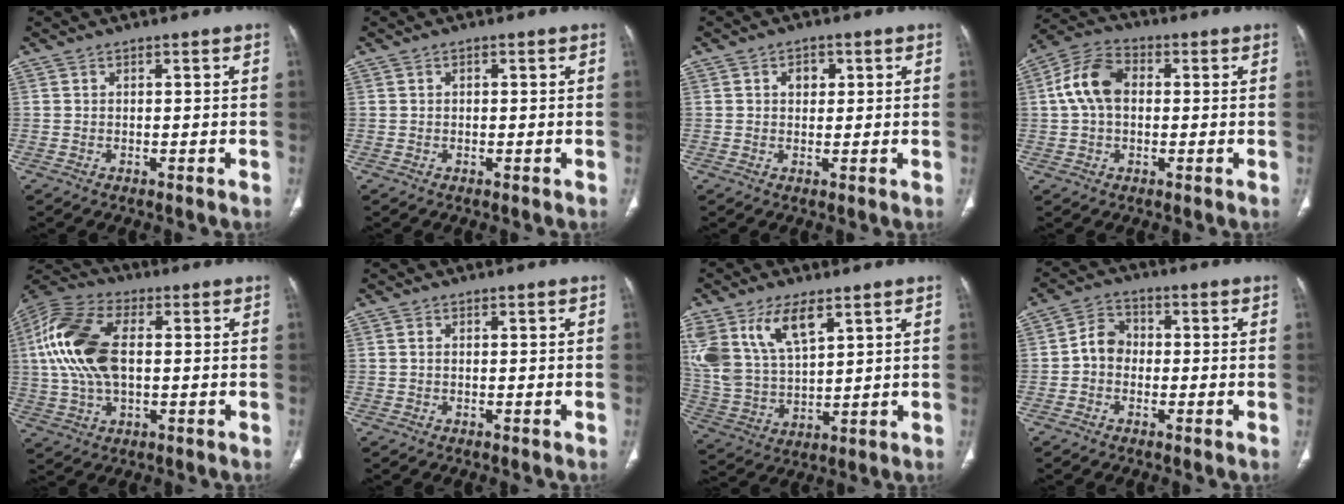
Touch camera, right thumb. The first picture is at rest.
{"total": 0.5, "force": [0.1, 0.4, 0.4], "torque": [-0.004, 0.002, 0.002]}
{"total": 2.9, "force": [0.9, 2.2, 1.7], "torque": [-0.011, 0.000, 0.012]}
{"total": 9.9, "force": [1.0, 6.7, 7.2], "torque": [-0.139, 0.027, 0.012]}
{"total": 17.0, "force": [1.7, 9.3, 14.1], "torque": [-0.305, 0.016, 0.029]}
{"total": 0.5, "force": [0.1, 0.3, 0.4], "torque": [-0.011, 0.004, 0.002]}
{"total": 15.4, "force": [7.8, 7.6, 10.9], "torque": [-0.215, -0.020, 0.163]}
{"total": 5.2, "force": [-0.7, 4.3, 2.8], "torque": [-0.033, 0.019, -0.024]}